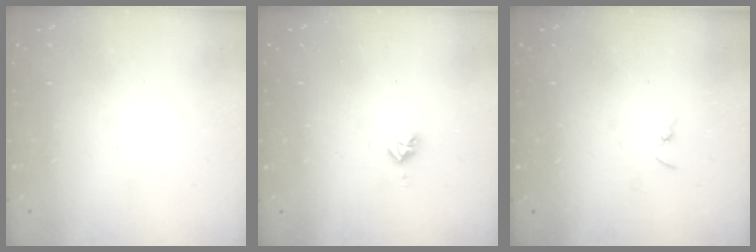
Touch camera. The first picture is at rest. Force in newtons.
{"total": 3.7, "press": 3.7, "slide": 0.5}
{"total": 3.3, "press": 3.2, "slide": 0.4}